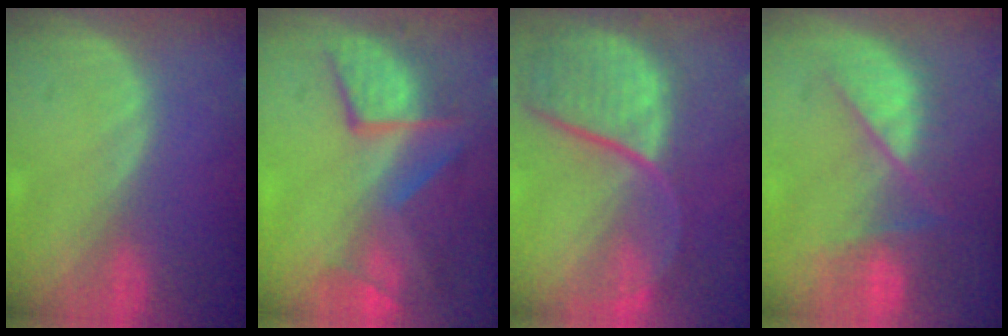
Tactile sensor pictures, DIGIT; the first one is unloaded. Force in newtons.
{"total": 10.1, "press": 8.7, "slide": 5.0}
{"total": 12.1, "press": 9.9, "slide": 6.9}
{"total": 8.5, "press": 7.5, "slide": 4.1}